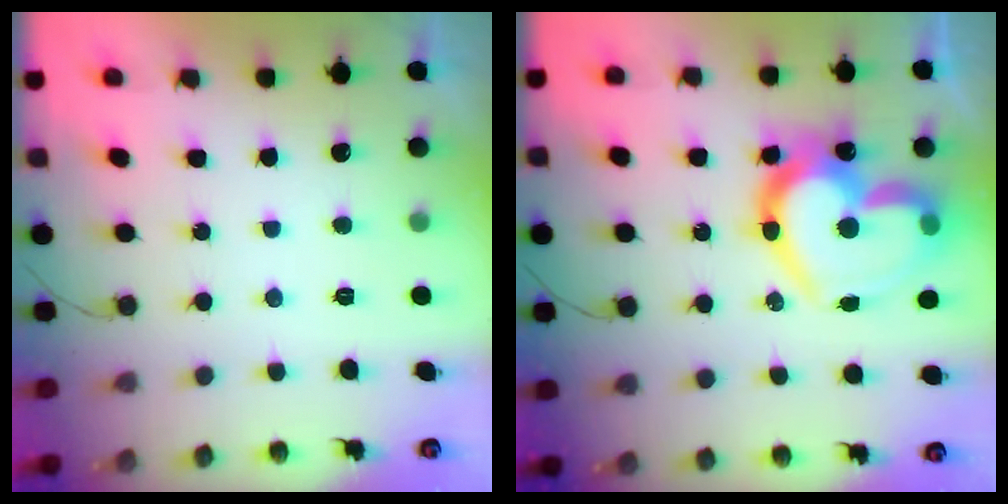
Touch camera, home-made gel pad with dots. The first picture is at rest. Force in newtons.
{"total": 25.9, "press": 25.8, "slide": 2.4}